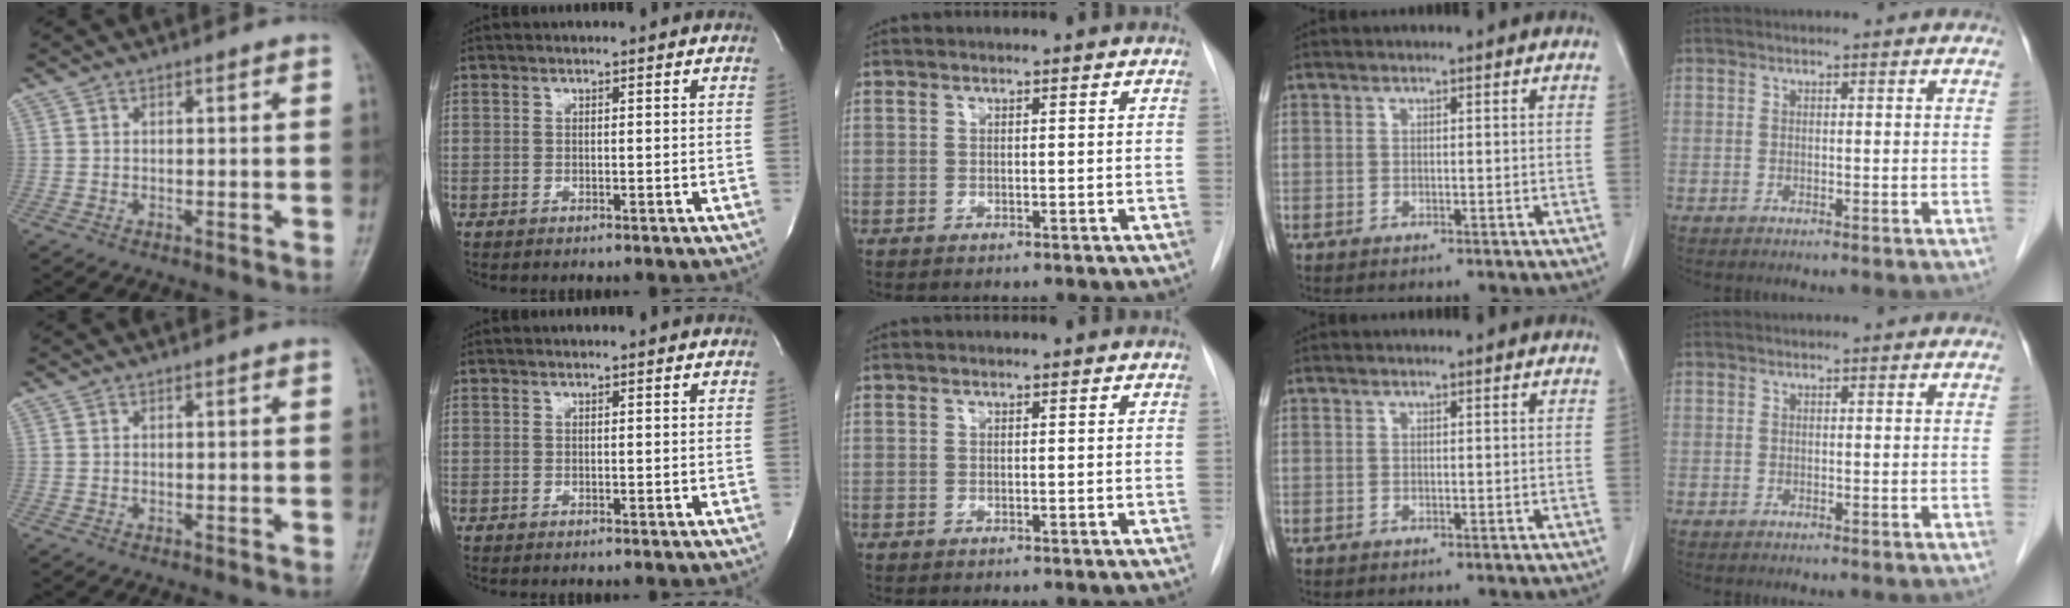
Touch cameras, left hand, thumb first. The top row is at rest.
{}